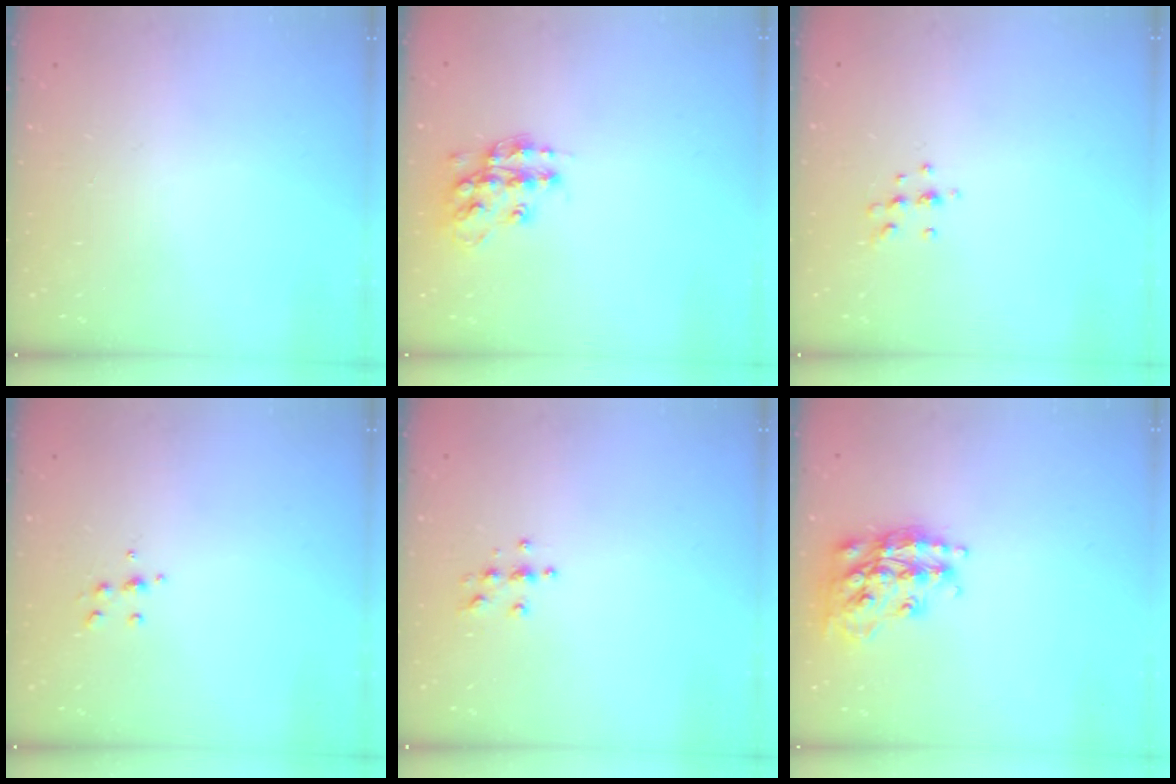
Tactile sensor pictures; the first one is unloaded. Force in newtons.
{"total": 13.8, "press": 13.8, "slide": 0.8}
{"total": 6.9, "press": 6.8, "slide": 1.2}
{"total": 5.8, "press": 5.7, "slide": 0.8}
{"total": 3.9, "press": 3.8, "slide": 0.4}
{"total": 18.2, "press": 18.1, "slide": 1.1}